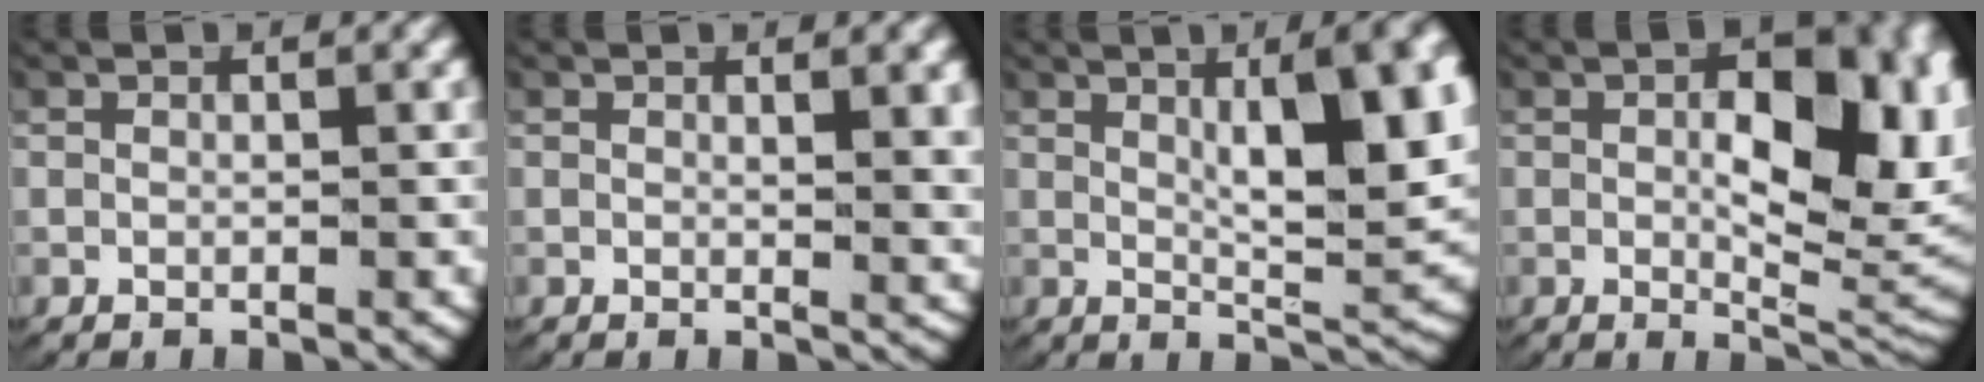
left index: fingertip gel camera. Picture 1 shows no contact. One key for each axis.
{"total": 1.7, "fx": 0.8, "fy": 0.0, "fz": 1.5, "tx": -0.020, "ty": -0.011, "tz": 0.015}
{"total": 8.9, "fx": 2.5, "fy": 2.8, "fz": 8.1, "tx": -0.110, "ty": 0.005, "tz": 0.041}
{"total": 9.9, "fx": 1.4, "fy": 5.0, "fz": 8.5, "tx": -0.107, "ty": -0.013, "tz": 0.018}